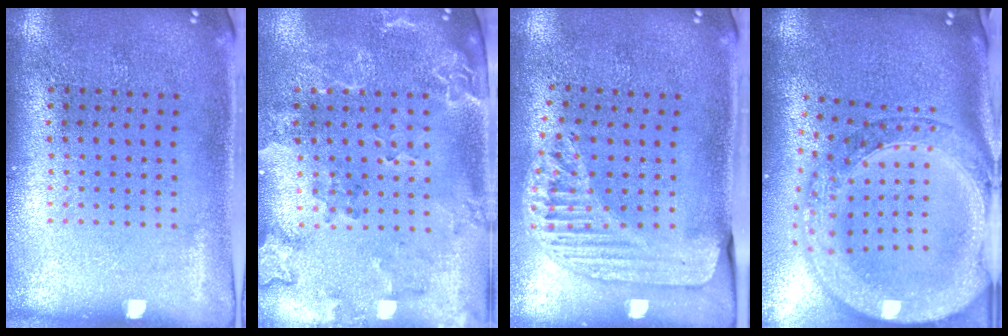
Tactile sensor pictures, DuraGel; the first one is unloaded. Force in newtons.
{"total": 2.1, "press": 2.0, "slide": 0.7}
{"total": 1.5, "press": 1.5, "slide": 0.3}
{"total": 3.8, "press": 3.0, "slide": 2.4}